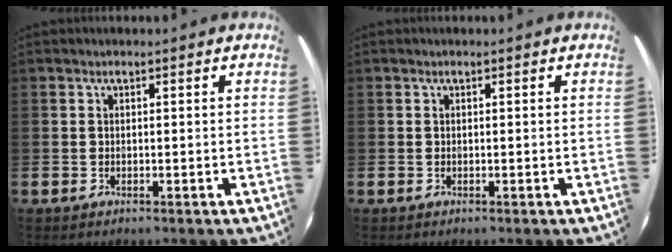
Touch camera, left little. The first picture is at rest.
{"total": 0.0}